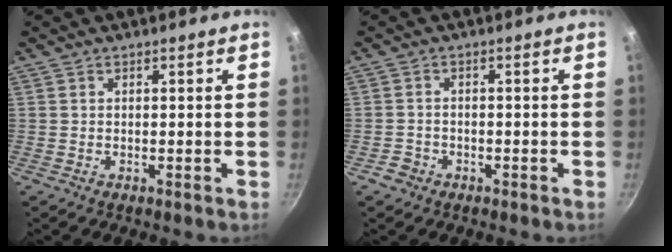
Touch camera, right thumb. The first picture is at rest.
{"total": 2.3, "force": [-1.4, 1.7, 0.4], "torque": [-0.004, 0.020, -0.022]}